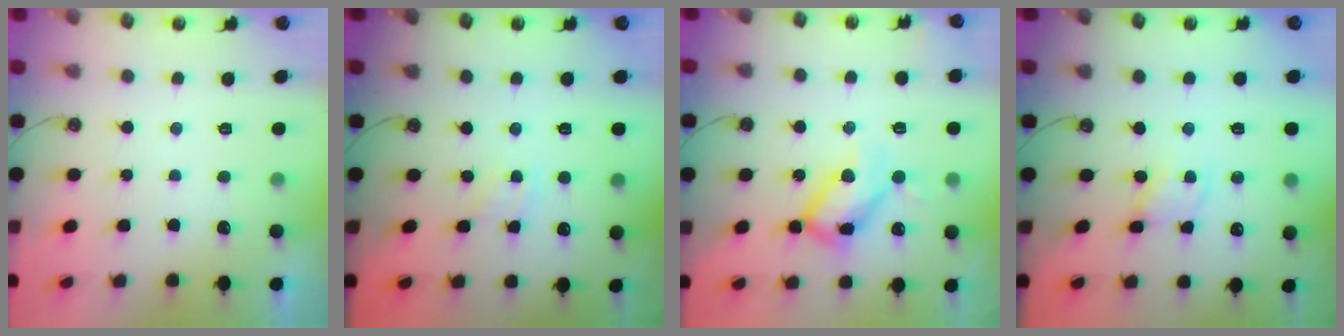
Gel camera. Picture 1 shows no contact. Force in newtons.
{"total": 2.0, "press": 2.0, "slide": 0.4}
{"total": 14.2, "press": 14.1, "slide": 1.3}
{"total": 1.2, "press": 1.2, "slide": 0.2}